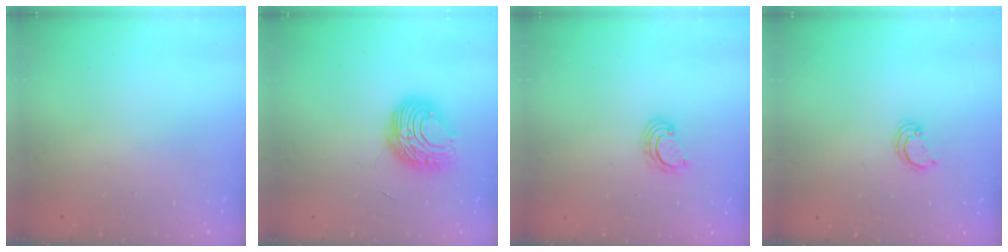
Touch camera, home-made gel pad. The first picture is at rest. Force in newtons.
{"total": 9.0, "press": 9.0, "slide": 0.9}
{"total": 2.7, "press": 2.7, "slide": 0.7}
{"total": 2.6, "press": 2.6, "slide": 0.2}